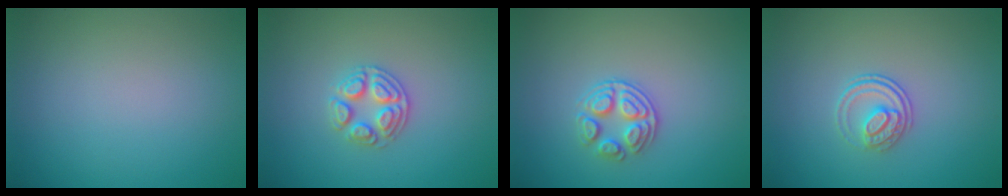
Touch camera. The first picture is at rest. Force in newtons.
{"total": 2.7, "press": 2.6, "slide": 0.7}
{"total": 2.9, "press": 2.6, "slide": 1.3}
{"total": 2.3, "press": 1.7, "slide": 1.5}